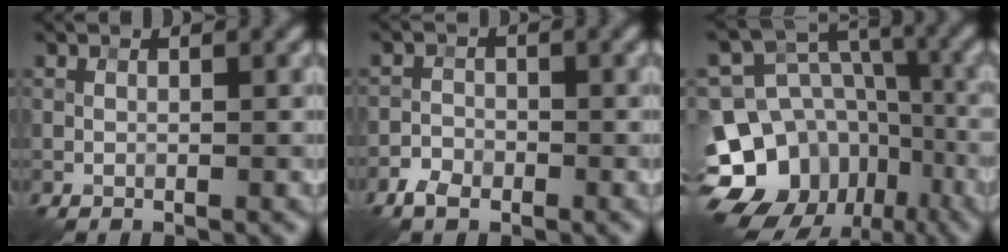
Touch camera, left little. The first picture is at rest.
{"total": 2.3, "force": [-1.6, 1.4, 1.0], "torque": [-0.017, 0.003, -0.035]}
{"total": 16.0, "force": [-8.9, 12.1, 5.6], "torque": [-0.116, -0.017, -0.132]}